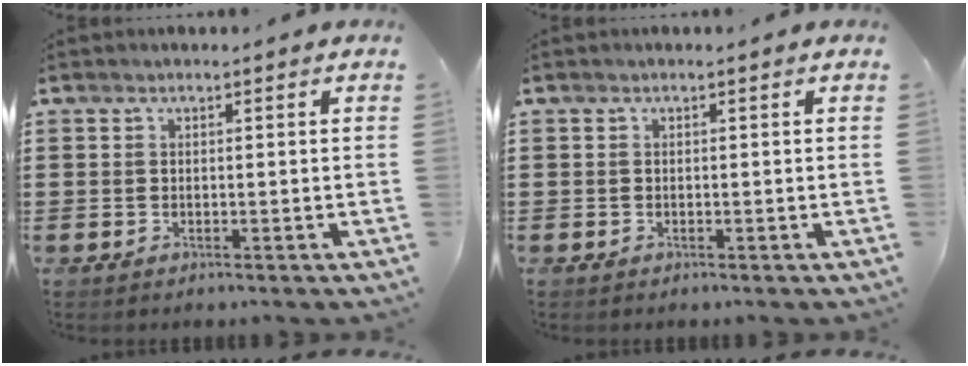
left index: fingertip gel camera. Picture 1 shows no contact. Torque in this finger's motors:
{"motor_torque": [0.00, 0.00, 0.00, 0.00]}